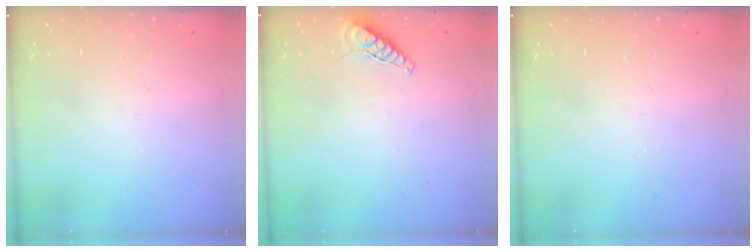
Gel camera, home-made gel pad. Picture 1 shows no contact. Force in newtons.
{"total": 8.0, "press": 7.9, "slide": 1.1}
{"total": 0.0}